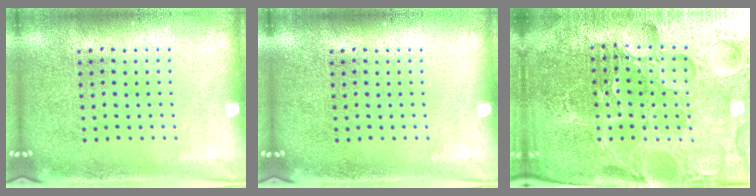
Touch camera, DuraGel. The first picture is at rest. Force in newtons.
{"total": 0.0}
{"total": 6.2, "press": 5.5, "slide": 2.8}